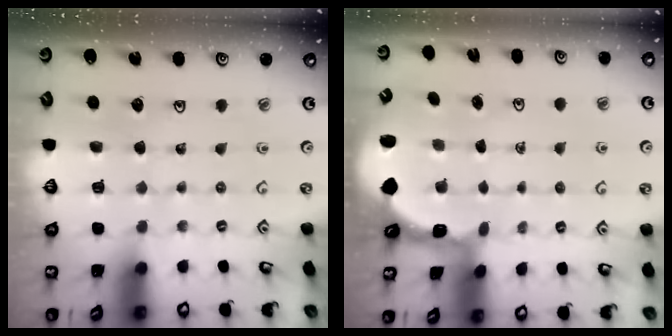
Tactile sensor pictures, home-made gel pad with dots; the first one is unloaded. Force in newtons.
{"total": 1.3, "press": 1.2, "slide": 0.4}